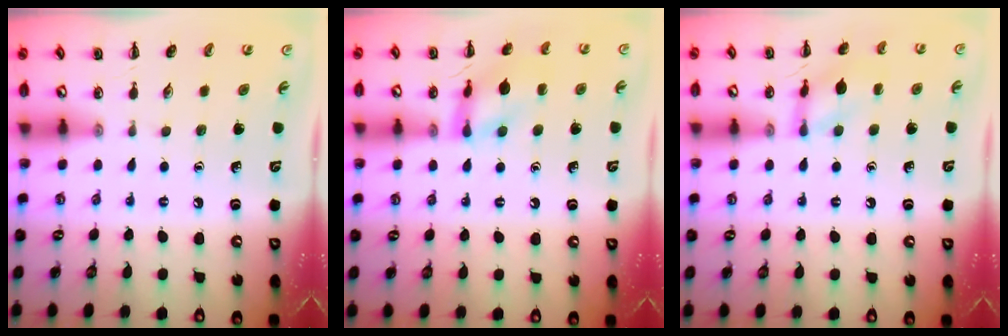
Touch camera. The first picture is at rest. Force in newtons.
{"total": 11.7, "press": 11.7, "slide": 0.9}
{"total": 10.0, "press": 10.0, "slide": 0.6}